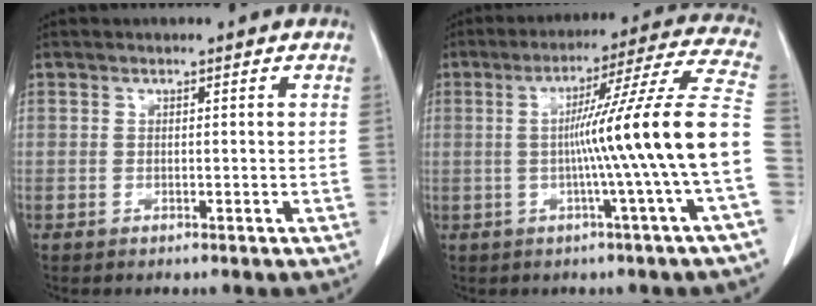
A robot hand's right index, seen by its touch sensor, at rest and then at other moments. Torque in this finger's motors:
{"motor_torque": [1.61, -0.53, 0.82, 0.19]}